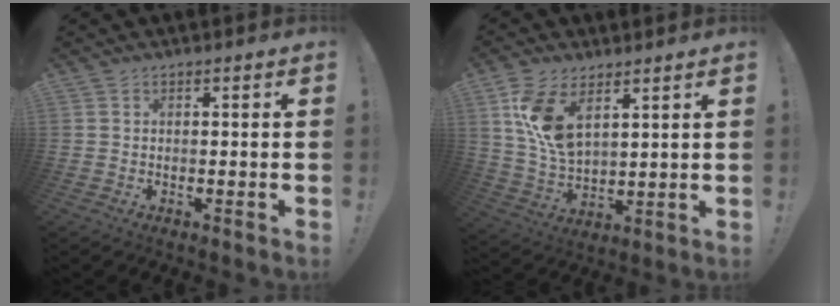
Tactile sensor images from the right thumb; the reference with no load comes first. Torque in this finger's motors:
{"motor_torque": [0.57, 0.58, 0.37, 0.37, 0.06]}